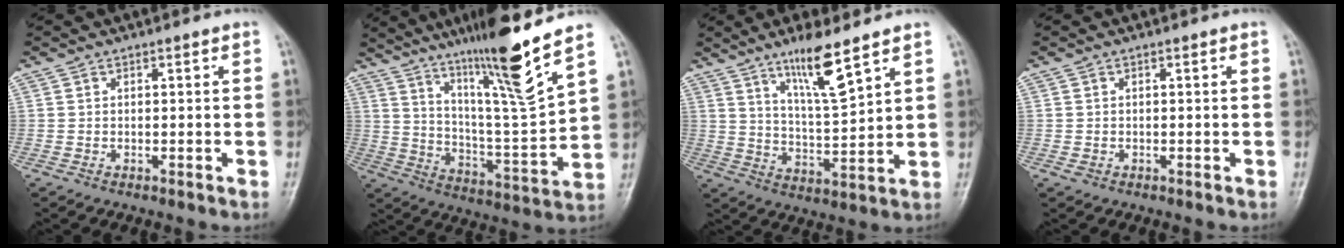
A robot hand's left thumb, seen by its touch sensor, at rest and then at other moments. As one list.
[{"total": 17.7, "force": [12.1, 0.0, 12.9], "torque": [-0.201, -0.075, 0.209]}, {"total": 9.9, "force": [6.6, 1.3, 7.3], "torque": [-0.124, -0.049, 0.126]}, {"total": 0.6, "force": [-0.3, 0.6, 0.1], "torque": [0.001, 0.001, -0.003]}]